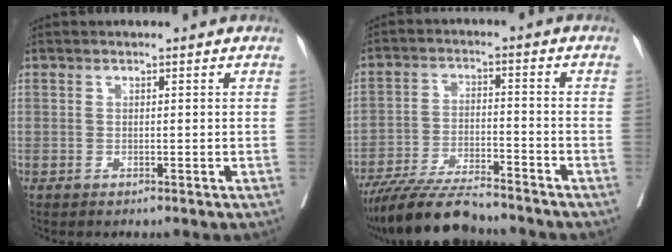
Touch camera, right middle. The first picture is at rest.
{"total": 11.7, "force": [-10.6, 1.2, 5.0], "torque": [-0.082, -0.017, -0.186]}